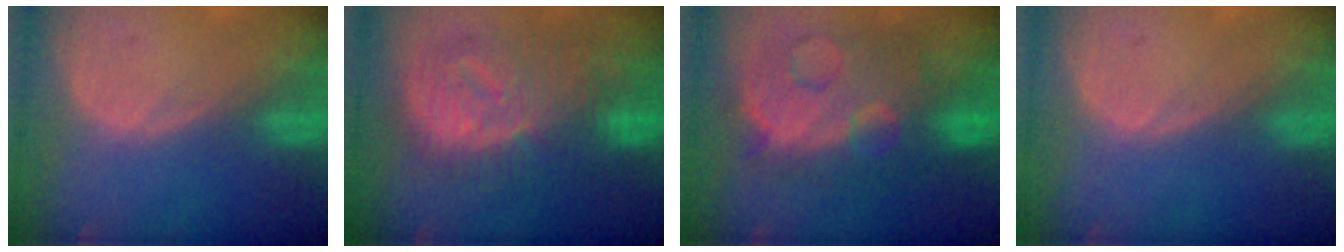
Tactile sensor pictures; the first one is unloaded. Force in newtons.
{"total": 12.0, "press": 11.9, "slide": 1.3}
{"total": 12.3, "press": 12.2, "slide": 1.2}
{"total": 0.0}